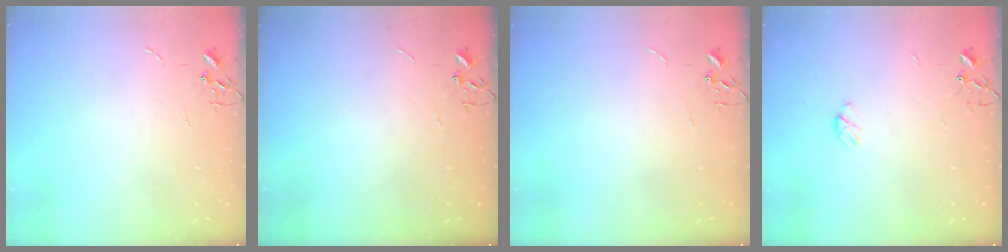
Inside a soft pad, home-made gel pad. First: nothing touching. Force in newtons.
{"total": 0.0}
{"total": 0.0}
{"total": 4.5, "press": 4.5, "slide": 0.6}